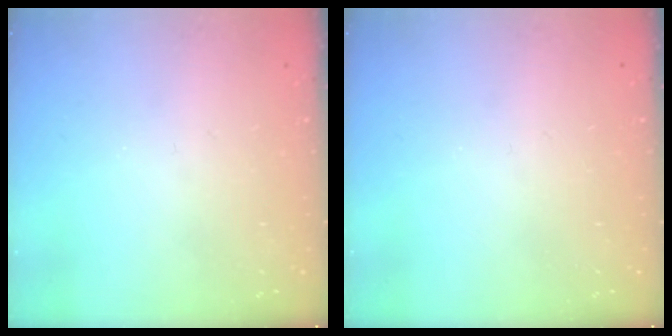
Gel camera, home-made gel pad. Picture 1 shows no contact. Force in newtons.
{"total": 0.0}